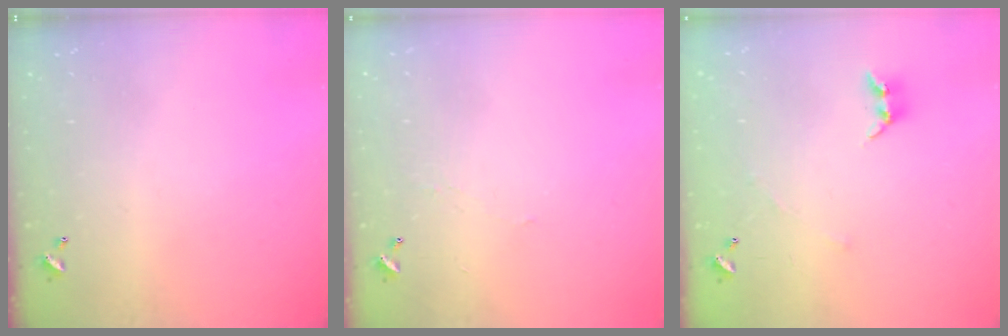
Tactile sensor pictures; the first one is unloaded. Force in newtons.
{"total": 0.8, "press": 0.7, "slide": 0.4}
{"total": 3.6, "press": 3.6, "slide": 0.6}